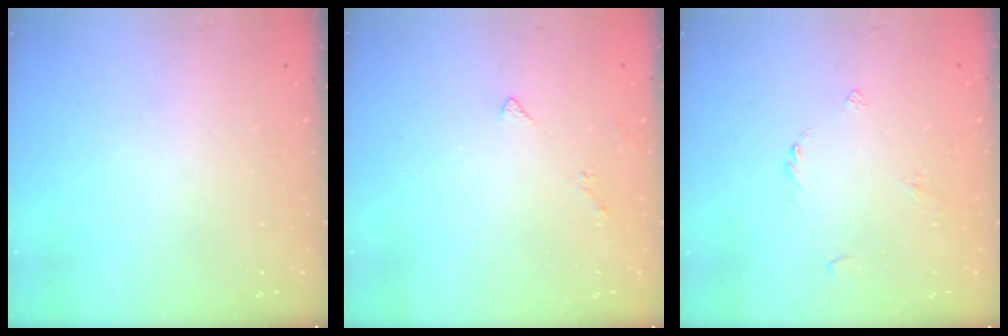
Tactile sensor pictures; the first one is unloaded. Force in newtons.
{"total": 3.3, "press": 3.3, "slide": 0.6}
{"total": 2.4, "press": 2.4, "slide": 0.5}